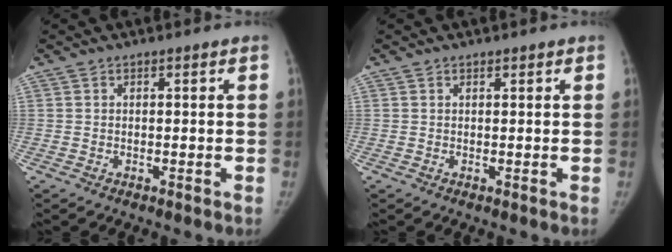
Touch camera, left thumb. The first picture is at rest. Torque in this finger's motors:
{"motor_torque": [-0.47, -0.31, -0.28, 0.12, 0.00]}